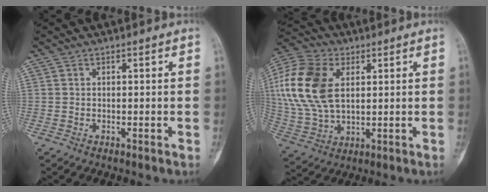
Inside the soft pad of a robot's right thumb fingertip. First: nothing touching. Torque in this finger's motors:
{"motor_torque": [0.90, 1.76, 1.15, 0.17, 0.34]}